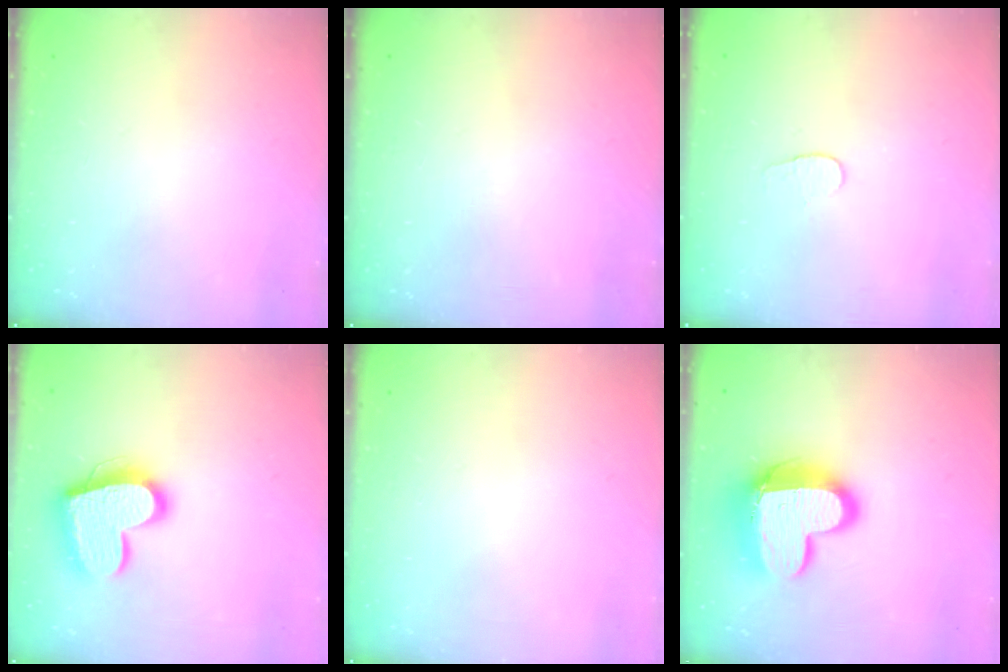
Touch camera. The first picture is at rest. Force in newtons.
{"total": 0.0}
{"total": 3.9, "press": 3.9, "slide": 0.4}
{"total": 19.3, "press": 19.2, "slide": 1.5}
{"total": 0.0}
{"total": 16.2, "press": 16.2, "slide": 1.4}